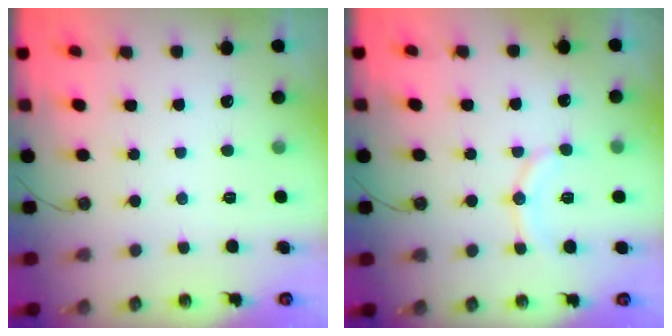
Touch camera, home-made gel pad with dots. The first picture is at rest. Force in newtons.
{"total": 9.7, "press": 9.3, "slide": 2.9}